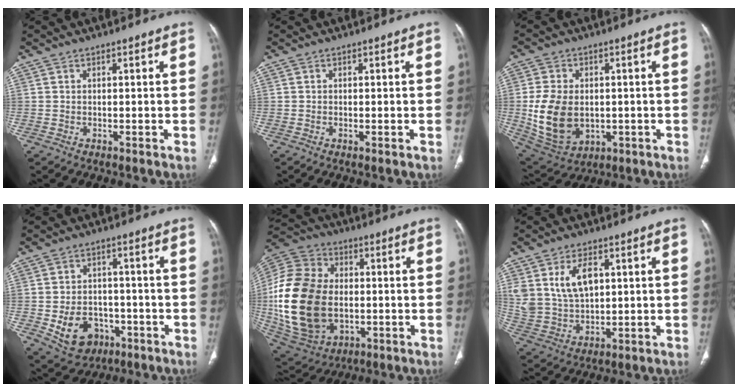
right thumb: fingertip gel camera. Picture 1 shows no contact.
{"total": 0.5, "force": [-0.2, 0.1, 0.5], "torque": [-0.012, -0.002, -0.003]}
{"total": 14.1, "force": [-0.9, 10.0, 9.9], "torque": [-0.176, -0.004, 0.009]}
{"total": 10.2, "force": [-3.6, 8.0, 5.2], "torque": [-0.063, 0.024, -0.042]}
{"total": 27.1, "force": [-1.9, 18.8, 19.5], "torque": [-0.400, 0.003, -0.014]}
{"total": 10.6, "force": [3.5, 6.7, 7.5], "torque": [-0.132, -0.009, 0.078]}